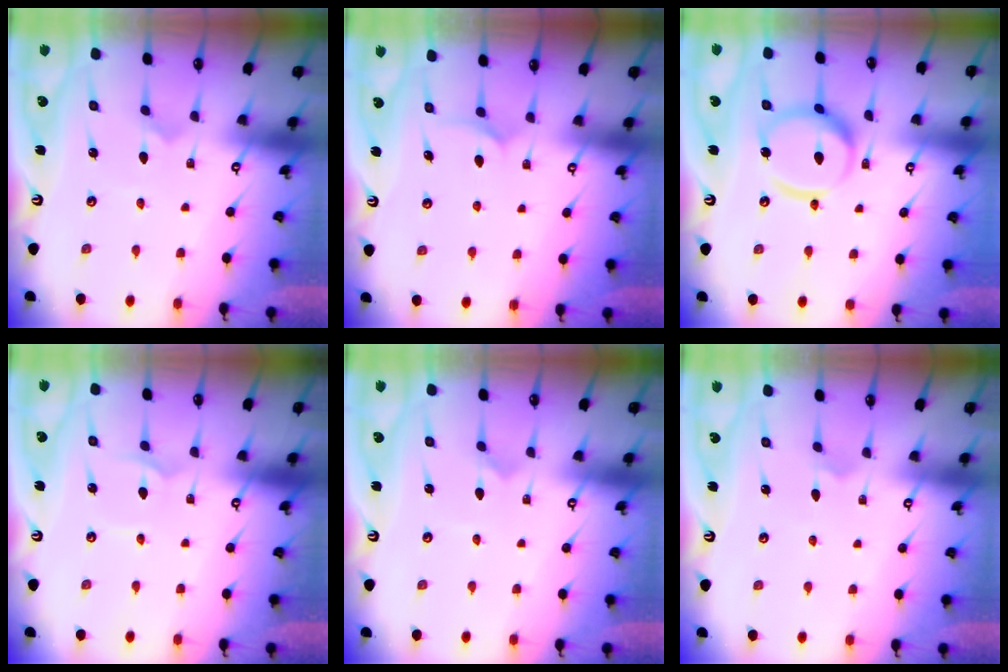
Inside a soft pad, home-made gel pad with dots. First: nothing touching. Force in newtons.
{"total": 6.6, "press": 6.6, "slide": 0.5}
{"total": 13.0, "press": 12.9, "slide": 1.2}
{"total": 1.1, "press": 1.1, "slide": 0.1}
{"total": 0.0}
{"total": 1.9, "press": 1.9, "slide": 0.1}